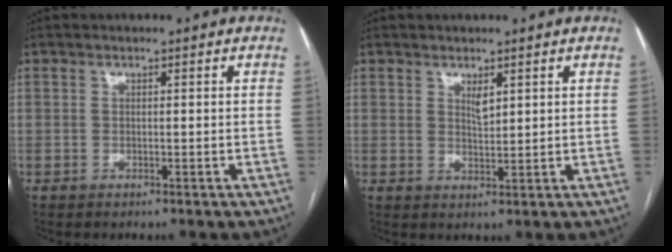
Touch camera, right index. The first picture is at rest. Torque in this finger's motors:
{"motor_torque": [0.30, 0.26, 0.02, 0.04]}